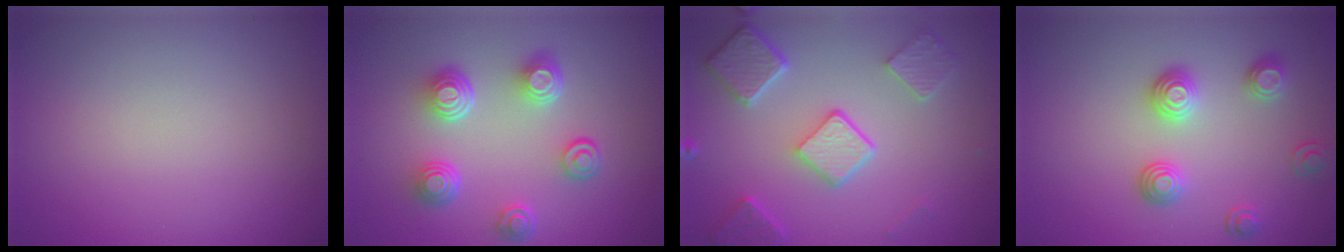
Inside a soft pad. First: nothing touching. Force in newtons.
{"total": 4.7, "press": 3.4, "slide": 3.2}
{"total": 5.0, "press": 3.9, "slide": 3.1}
{"total": 2.9, "press": 2.5, "slide": 1.5}